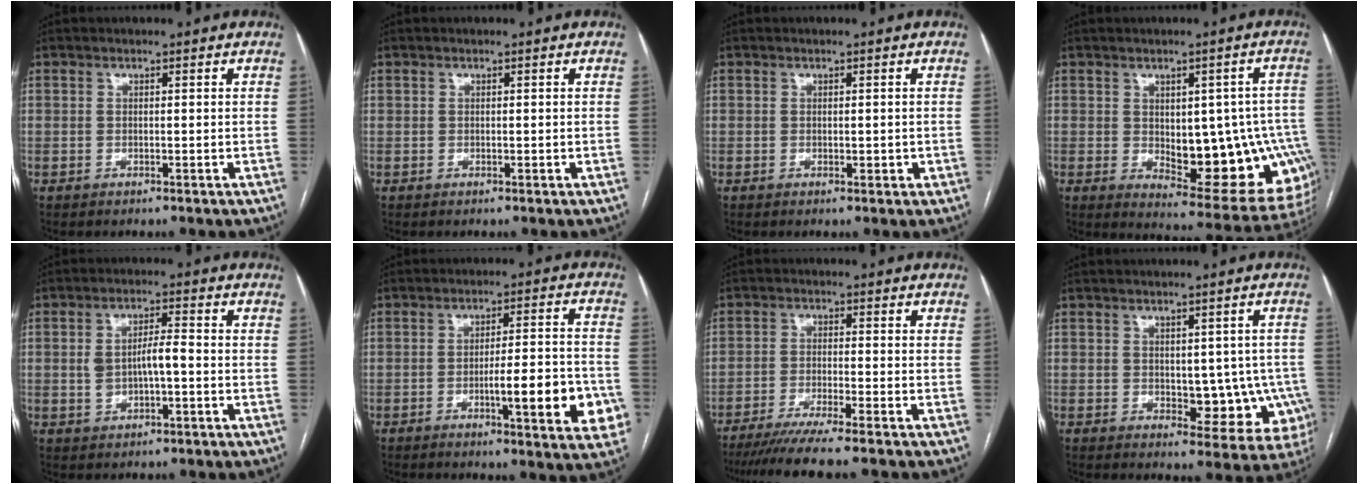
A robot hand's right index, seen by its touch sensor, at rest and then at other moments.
{"total": 0.0}
{"total": 1.1, "force": [-0.2, 0.7, 0.8], "torque": [-0.009, 0.001, 0.002]}
{"total": 17.6, "force": [-2.4, 7.5, 15.7], "torque": [-0.134, 0.018, -0.005]}
{"total": 4.2, "force": [-0.3, 0.8, 4.1], "torque": [-0.080, 0.008, -0.001]}
{"total": 12.4, "force": [-4.0, 2.0, 11.5], "torque": [-0.145, 0.005, -0.052]}
{"total": 10.0, "force": [-8.4, -1.0, 5.4], "torque": [-0.068, -0.029, -0.132]}
{"total": 8.7, "force": [-1.2, 4.8, 7.1], "torque": [-0.062, 0.012, -0.002]}